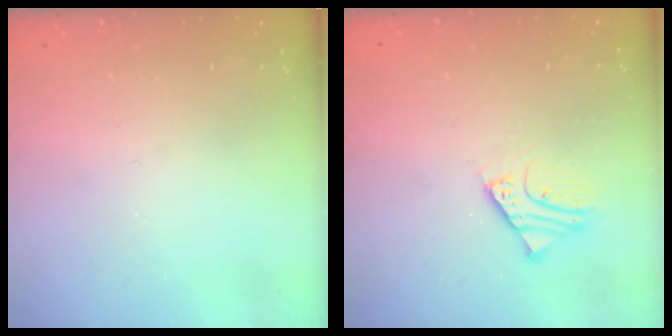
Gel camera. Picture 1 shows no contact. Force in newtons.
{"total": 2.8, "press": 2.8, "slide": 0.2}